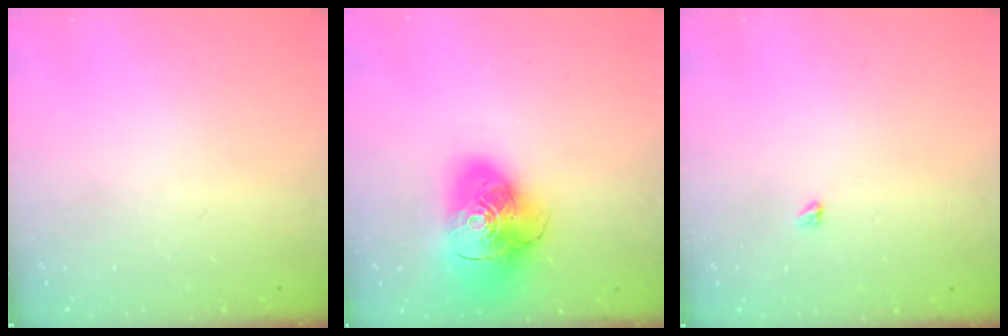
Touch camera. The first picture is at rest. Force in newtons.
{"total": 18.0, "press": 17.8, "slide": 2.4}
{"total": 2.4, "press": 2.4, "slide": 0.4}